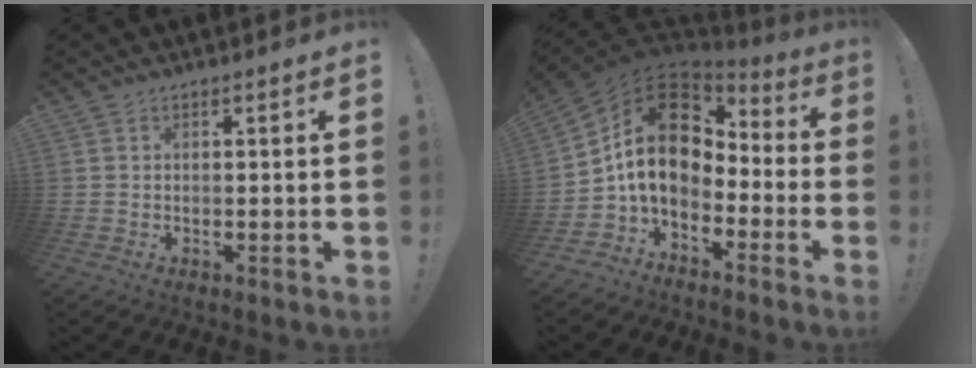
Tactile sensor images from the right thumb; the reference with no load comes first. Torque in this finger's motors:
{"motor_torque": [2.67, 2.34, 1.47, -1.30, 0.15]}